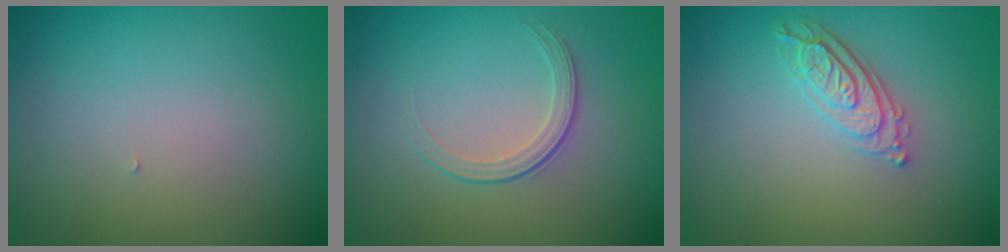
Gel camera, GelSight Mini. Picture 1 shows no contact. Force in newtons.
{"total": 1.9, "press": 1.3, "slide": 1.5}
{"total": 2.9, "press": 2.7, "slide": 1.0}